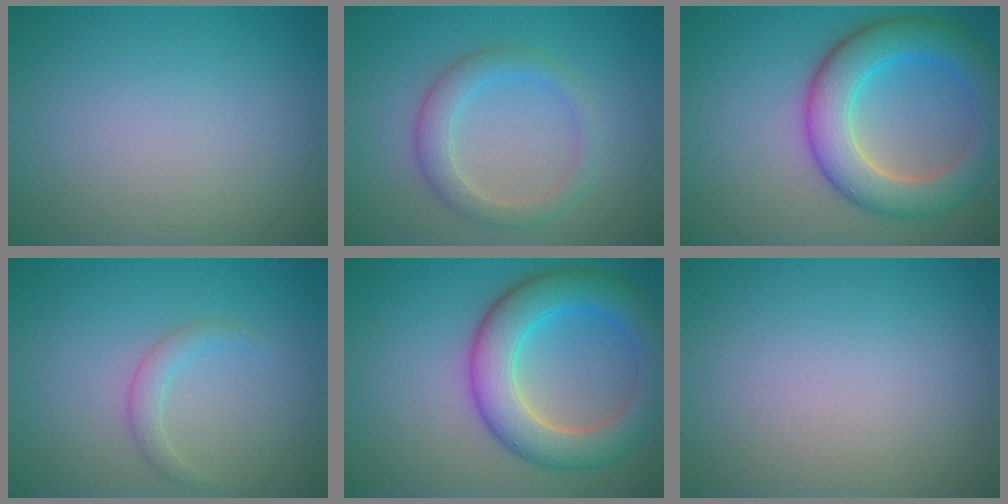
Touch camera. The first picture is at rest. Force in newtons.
{"total": 2.9, "press": 2.9, "slide": 0.2}
{"total": 7.3, "press": 7.3, "slide": 0.1}
{"total": 1.4, "press": 1.4, "slide": 0.0}
{"total": 7.3, "press": 7.3, "slide": 0.1}
{"total": 0.0}